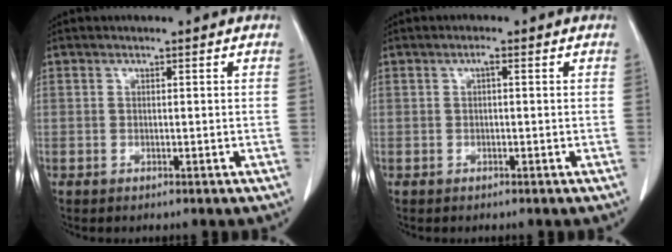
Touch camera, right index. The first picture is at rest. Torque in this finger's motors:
{"motor_torque": [0.09, -0.04, 0.09, 0.02]}